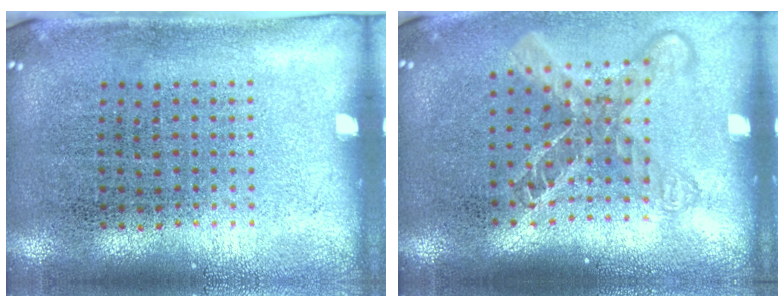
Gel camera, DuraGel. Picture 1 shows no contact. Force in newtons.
{"total": 1.8, "press": 1.4, "slide": 1.2}